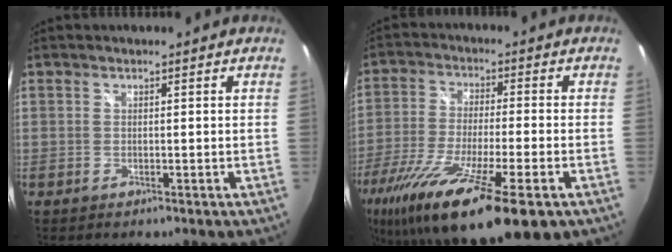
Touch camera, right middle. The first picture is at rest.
{"total": 22.5, "force": [-13.3, 4.3, 17.6], "torque": [-0.333, -0.070, -0.228]}